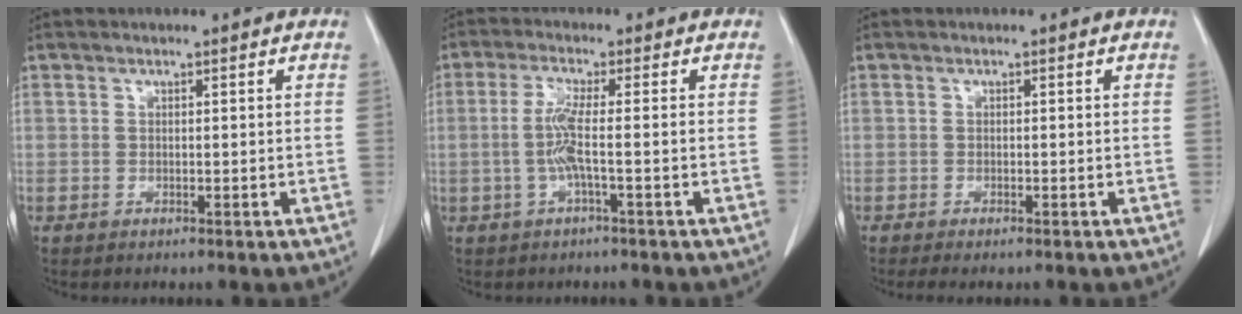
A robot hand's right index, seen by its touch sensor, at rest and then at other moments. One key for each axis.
{"total": 4.2, "fx": -0.9, "fy": -0.3, "fz": 4.1, "tx": -0.093, "ty": 0.002, "tz": -0.019}
{"total": 2.6, "fx": -2.2, "fy": 0.4, "fz": 1.4, "tx": -0.017, "ty": -0.007, "tz": -0.029}